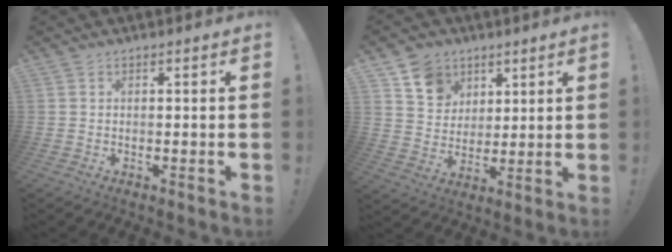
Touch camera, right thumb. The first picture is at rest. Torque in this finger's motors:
{"motor_torque": [0.08, 0.18, -0.15, 0.55, -0.02]}